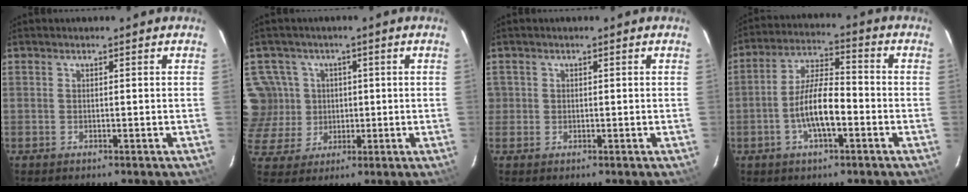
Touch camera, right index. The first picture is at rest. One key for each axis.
{"total": 7.2, "fx": 1.3, "fy": 6.9, "fz": 1.4, "tx": -0.042, "ty": 0.014, "tz": 0.031}
{"total": 1.2, "fx": -0.1, "fy": 1.2, "fz": -0.1, "tx": 0.007, "ty": 0.006, "tz": 0.000}
{"total": 9.3, "fx": -3.0, "fy": 2.9, "fz": 8.3, "tx": -0.165, "ty": 0.007, "tz": -0.056}